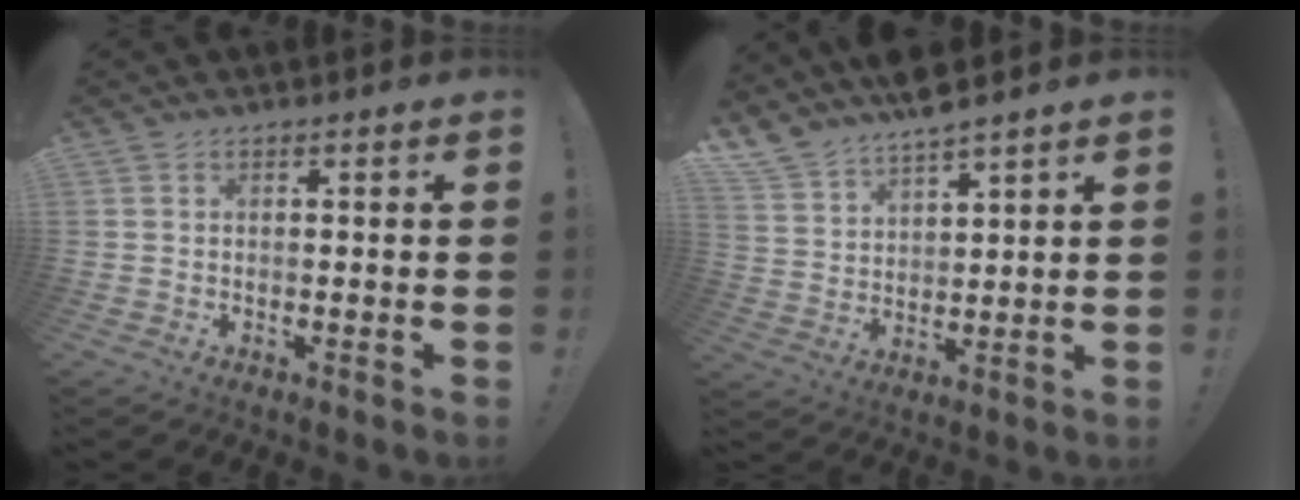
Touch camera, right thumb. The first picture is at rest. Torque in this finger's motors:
{"motor_torque": [-0.01, 0.01, 0.12, 0.07, 0.08]}